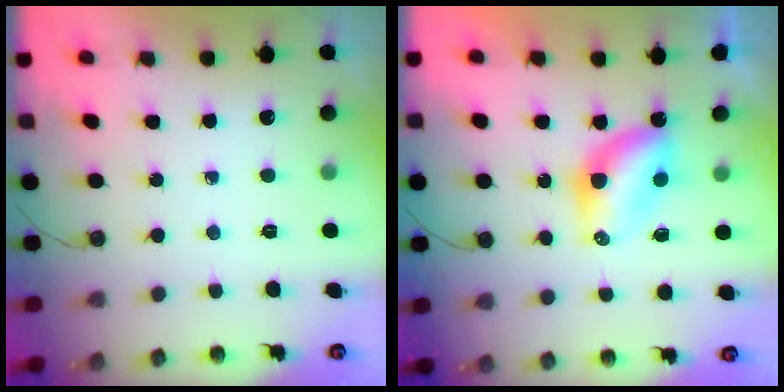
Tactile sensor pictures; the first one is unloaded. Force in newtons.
{"total": 6.5, "press": 6.5, "slide": 0.1}